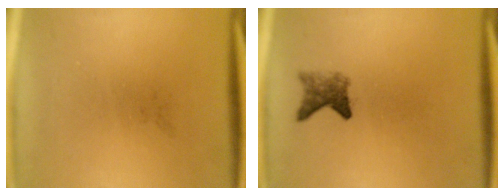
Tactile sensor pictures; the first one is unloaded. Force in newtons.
{"total": 2.7}